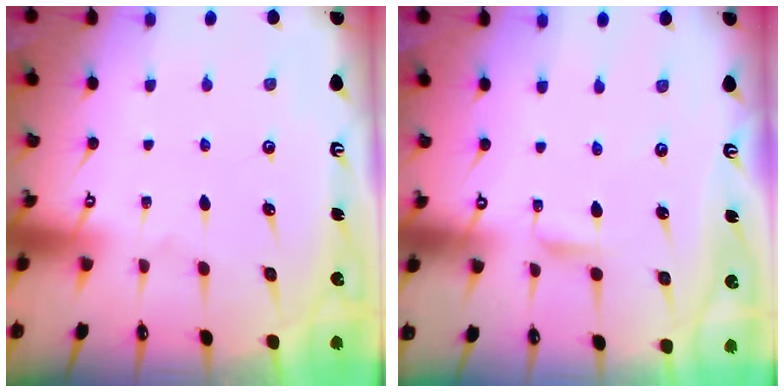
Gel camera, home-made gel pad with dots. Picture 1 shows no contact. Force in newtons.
{"total": 1.4, "press": 1.4, "slide": 0.1}